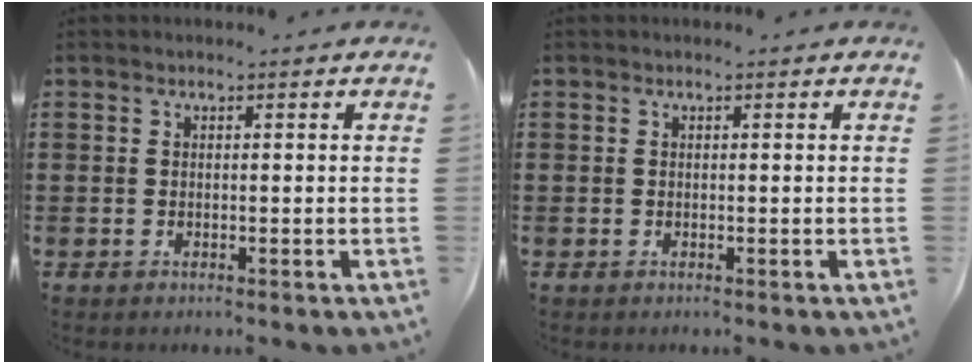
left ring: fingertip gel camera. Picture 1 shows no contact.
{"total": 0.0}